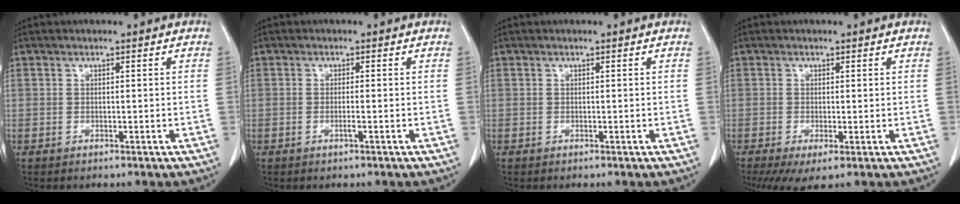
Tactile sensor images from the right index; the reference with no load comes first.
{"total": 1.2, "force": [-0.4, -0.2, 1.1], "torque": [-0.024, -0.003, -0.007]}
{"total": 0.0}
{"total": 4.7, "force": [-1.5, 1.6, 4.1], "torque": [-0.069, -0.013, -0.022]}